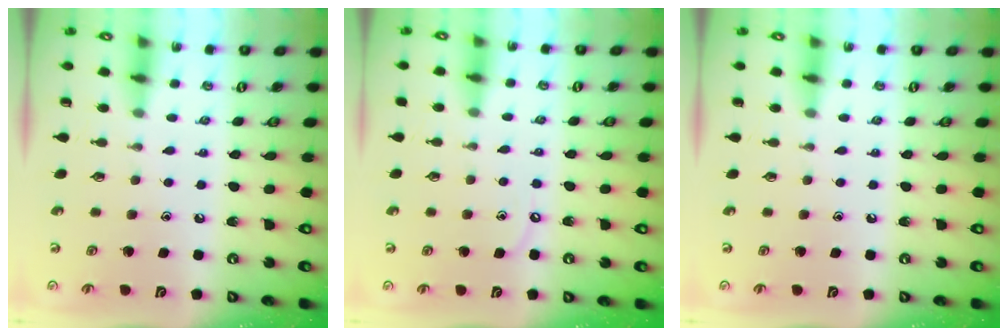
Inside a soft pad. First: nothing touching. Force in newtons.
{"total": 3.1, "press": 3.1, "slide": 0.5}
{"total": 0.0}